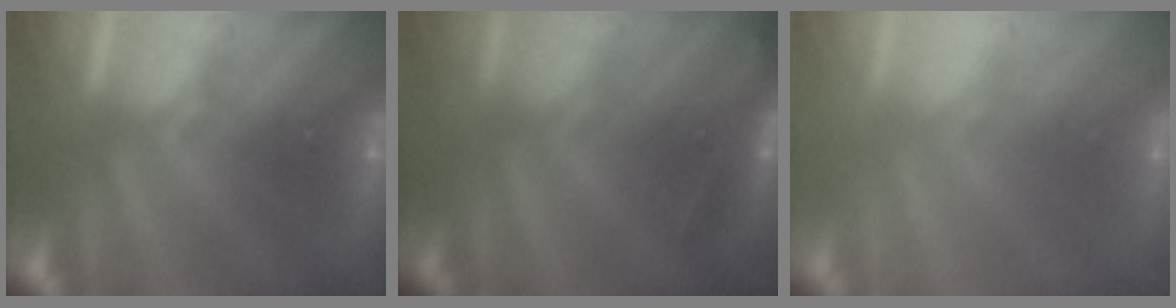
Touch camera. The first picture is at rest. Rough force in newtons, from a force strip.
{"total": 2.4}
{"total": 8.8}